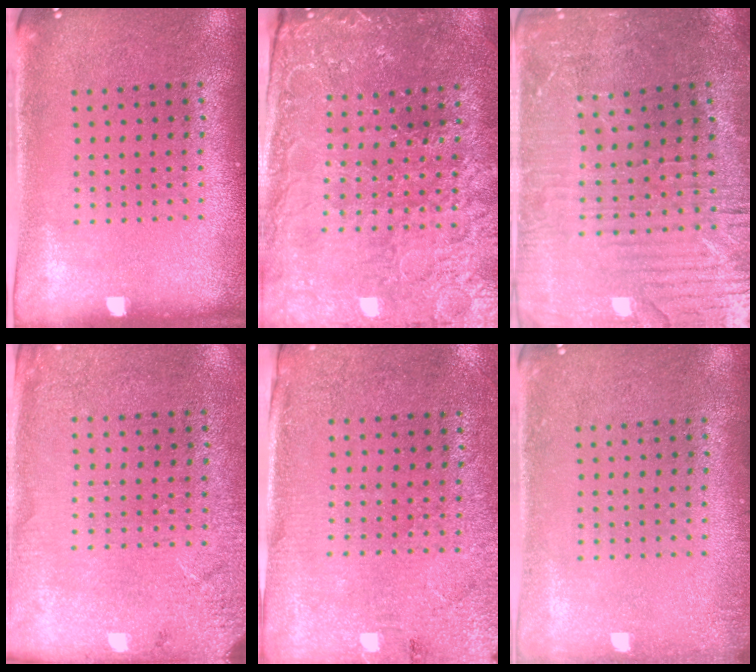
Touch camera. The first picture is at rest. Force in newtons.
{"total": 3.2, "press": 3.1, "slide": 0.5}
{"total": 3.2, "press": 3.1, "slide": 0.6}
{"total": 2.6, "press": 2.4, "slide": 0.9}
{"total": 2.7, "press": 2.3, "slide": 1.4}
{"total": 1.1, "press": 1.0, "slide": 0.2}